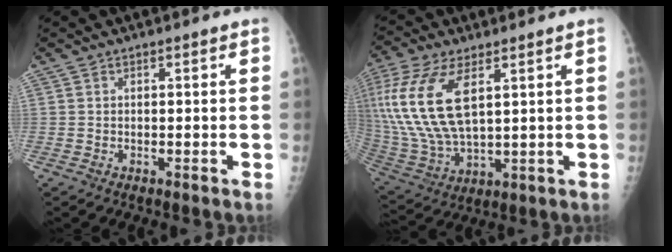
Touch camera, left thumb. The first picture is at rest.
{"total": 18.9, "force": [5.5, 8.6, 15.9], "torque": [-0.359, -0.018, 0.113]}